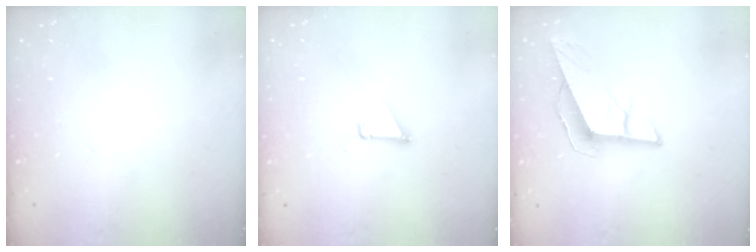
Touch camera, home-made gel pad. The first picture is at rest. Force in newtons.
{"total": 1.0, "press": 1.0, "slide": 0.1}
{"total": 10.1, "press": 9.7, "slide": 2.8}